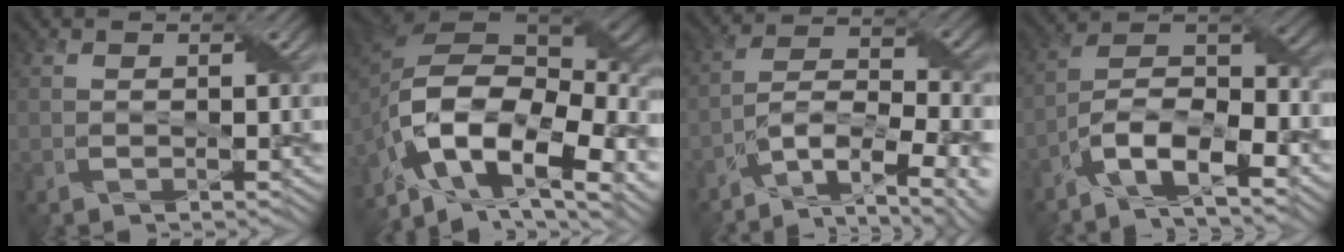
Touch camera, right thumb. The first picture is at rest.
{"total": 16.4, "force": [-6.5, 8.6, 12.3], "torque": [-0.273, -0.021, -0.117]}
{"total": 10.2, "force": [-6.0, 3.7, 7.4], "torque": [-0.130, -0.006, -0.112]}
{"total": 11.3, "force": [-7.0, 4.1, 7.9], "torque": [-0.141, 0.003, -0.143]}